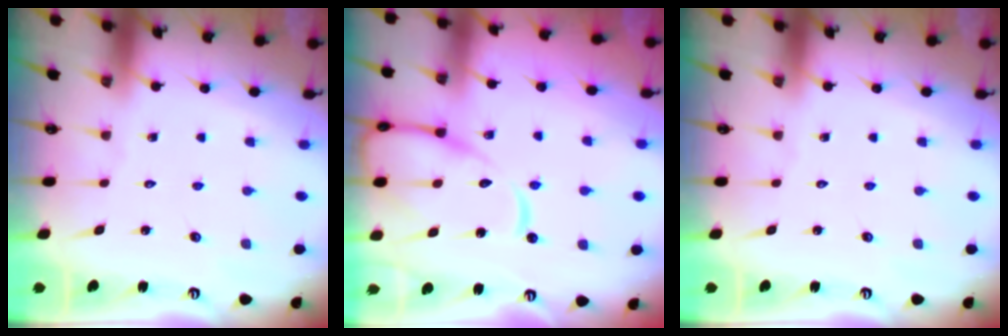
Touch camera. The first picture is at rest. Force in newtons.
{"total": 12.3, "press": 12.3, "slide": 1.2}
{"total": 0.0}